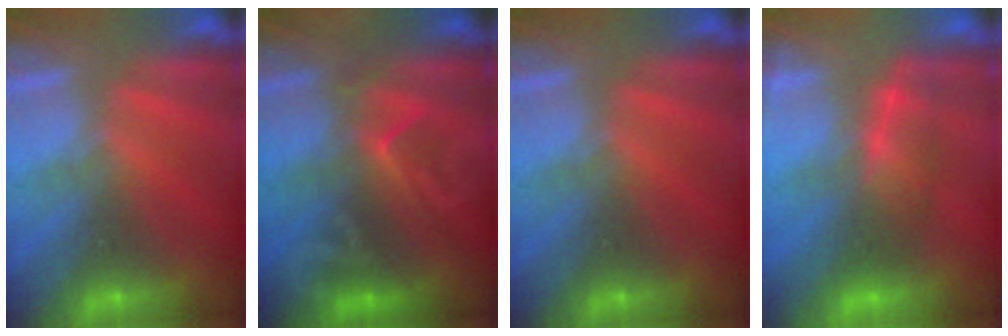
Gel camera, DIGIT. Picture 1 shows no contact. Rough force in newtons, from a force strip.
{"total": 2.4}
{"total": 0.0}
{"total": 4.1}